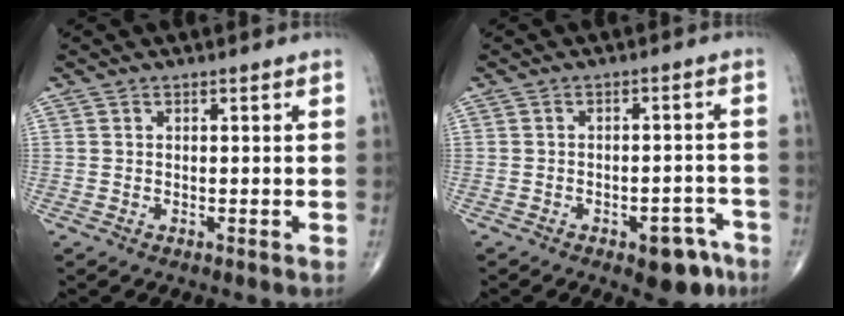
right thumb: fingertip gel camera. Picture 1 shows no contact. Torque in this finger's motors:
{"motor_torque": [3.66, 1.36, 0.33, -0.63, 0.01]}